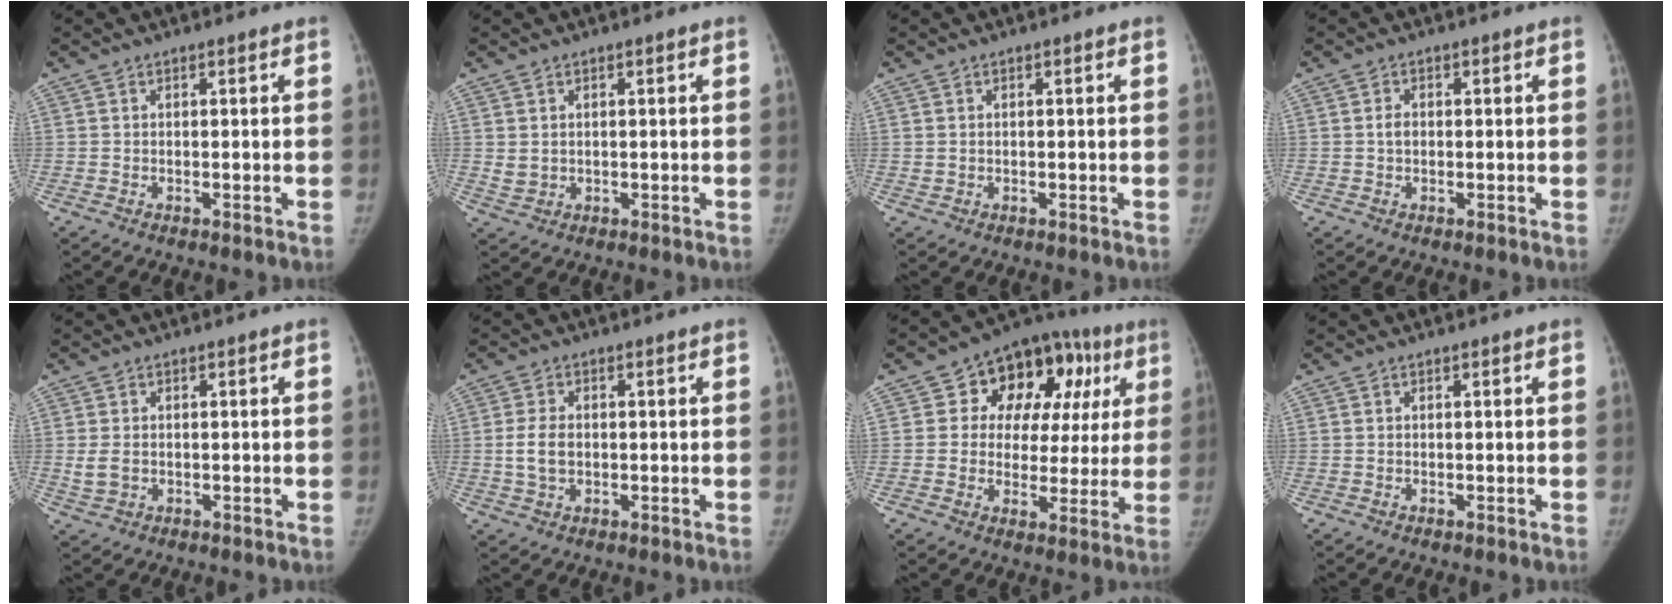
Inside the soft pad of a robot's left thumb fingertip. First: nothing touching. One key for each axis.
{"total": 2.0, "fx": 0.4, "fy": 1.6, "fz": 1.1, "tx": -0.016, "ty": -0.004, "tz": 0.016}
{"total": 0.6, "fx": 0.1, "fy": 0.5, "fz": 0.3, "tx": -0.004, "ty": 0.000, "tz": 0.004}
{"total": 1.5, "fx": 0.0, "fy": 1.1, "fz": 1.0, "tx": -0.014, "ty": 0.004, "tz": -0.002}
{"total": 3.1, "fx": -0.2, "fy": 2.3, "fz": 2.1, "tx": -0.045, "ty": 0.000, "tz": 0.000}
{"total": 4.5, "fx": -0.3, "fy": 3.0, "fz": 3.4, "tx": -0.067, "ty": 0.003, "tz": -0.006}
{"total": 17.7, "fx": 6.0, "fy": 12.2, "fz": 11.2, "tx": -0.084, "ty": 0.017, "tz": 0.077}
{"total": 0.0}